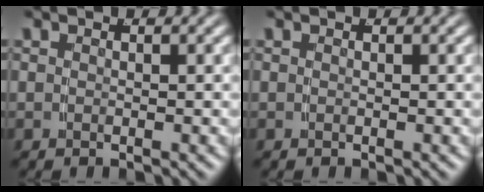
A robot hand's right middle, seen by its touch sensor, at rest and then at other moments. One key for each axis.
{"total": 0.0}